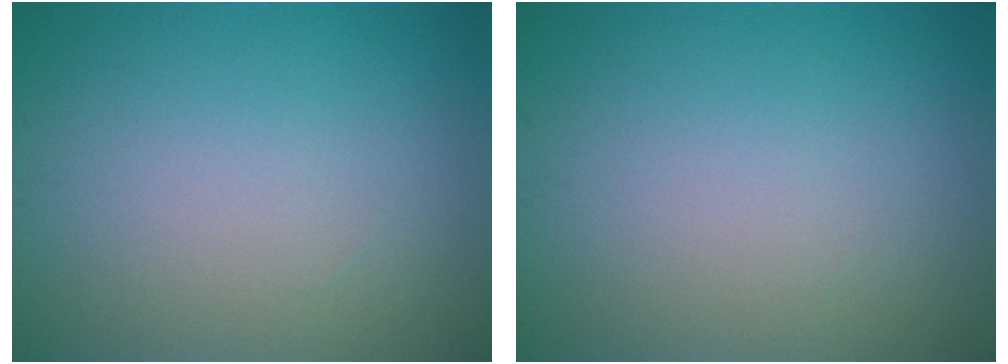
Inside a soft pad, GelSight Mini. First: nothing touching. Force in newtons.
{"total": 0.0}